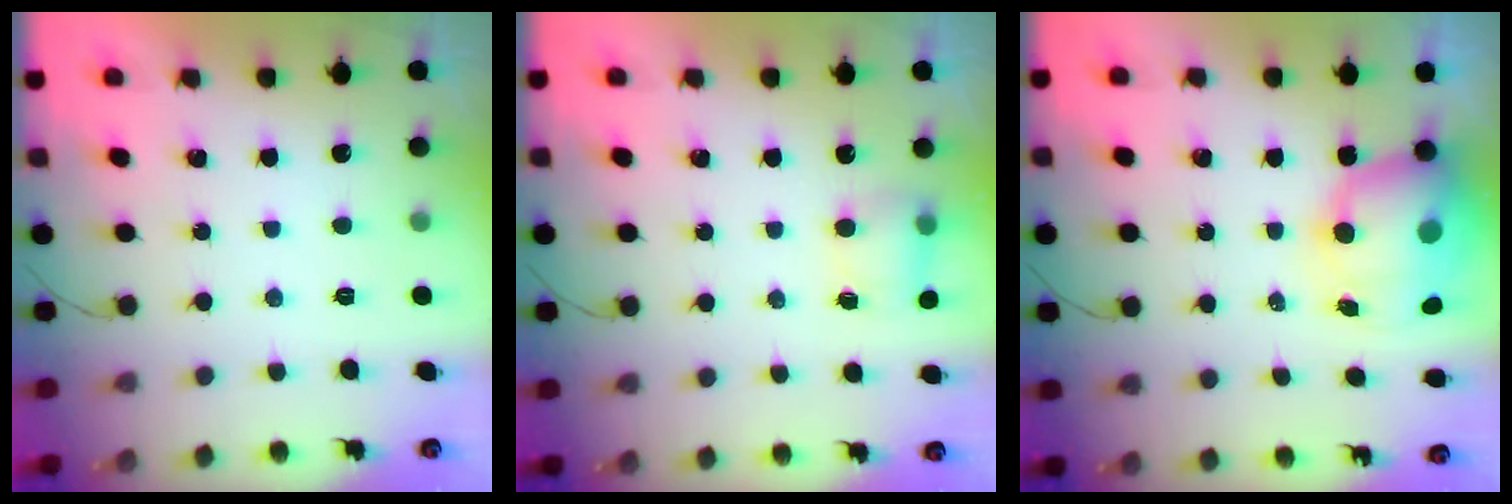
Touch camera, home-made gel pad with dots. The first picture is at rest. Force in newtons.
{"total": 4.6, "press": 4.5, "slide": 0.8}
{"total": 13.2, "press": 12.8, "slide": 3.4}